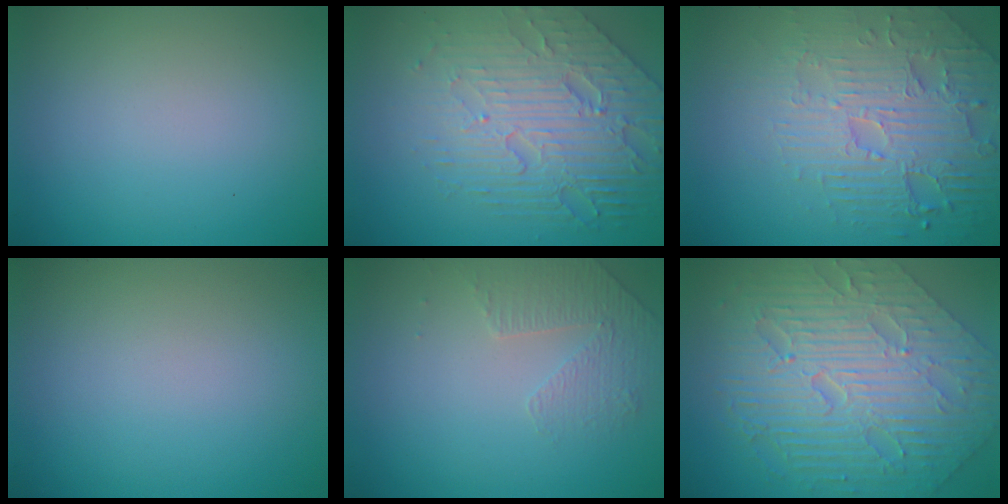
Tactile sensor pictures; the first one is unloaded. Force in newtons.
{"total": 7.9, "press": 5.4, "slide": 5.8}
{"total": 4.9, "press": 4.6, "slide": 1.8}
{"total": 0.0}
{"total": 1.6, "press": 1.2, "slide": 1.1}
{"total": 10.7, "press": 7.2, "slide": 7.9}